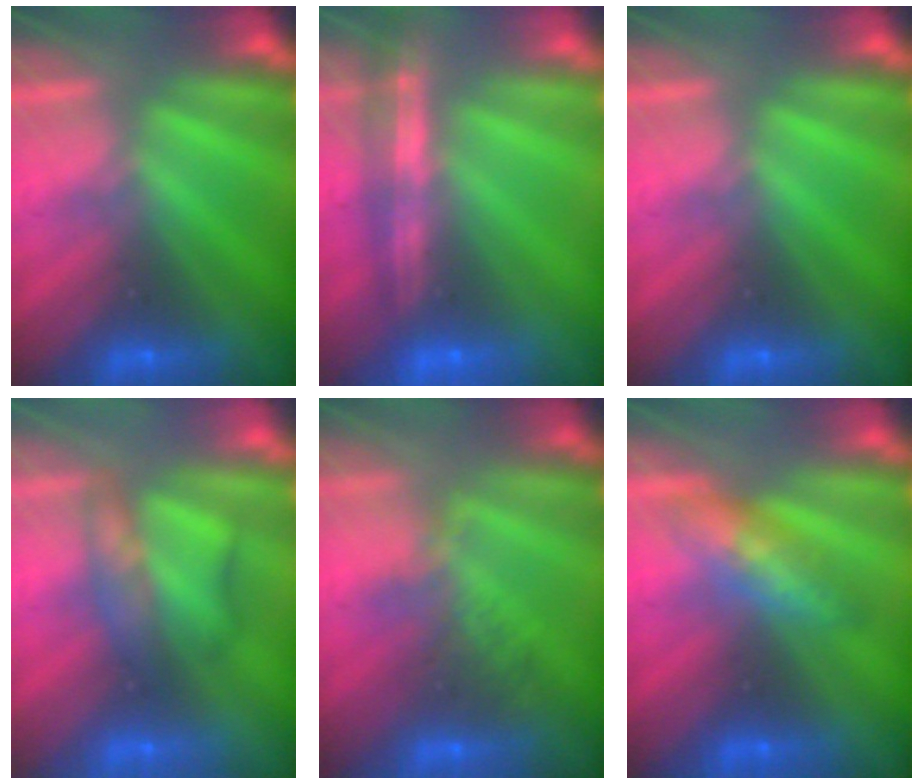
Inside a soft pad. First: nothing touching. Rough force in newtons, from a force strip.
{"total": 8.3}
{"total": 0.0}
{"total": 2.3}
{"total": 2.4}
{"total": 4.5}